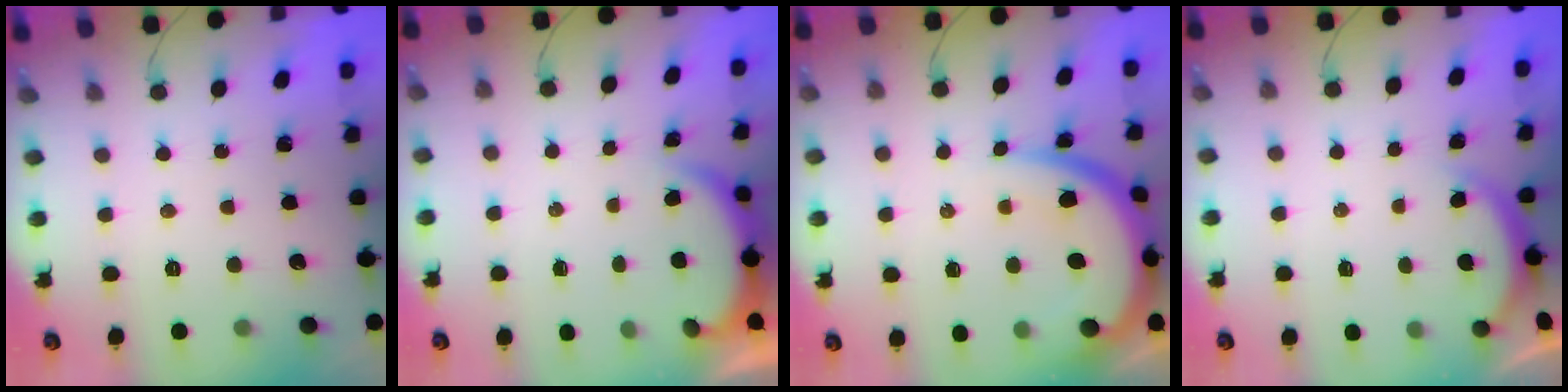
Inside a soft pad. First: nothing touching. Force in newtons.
{"total": 2.8, "press": 2.7, "slide": 0.6}
{"total": 12.5, "press": 12.5, "slide": 1.0}
{"total": 1.7, "press": 1.7, "slide": 0.4}